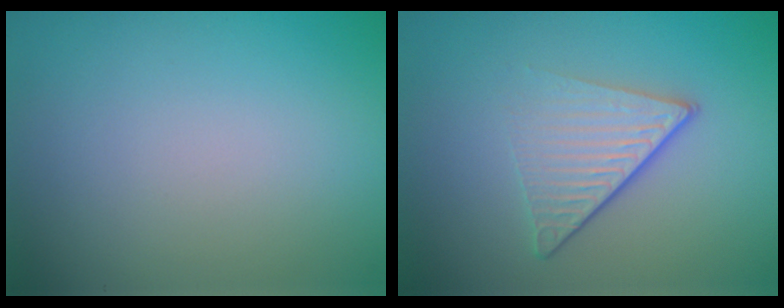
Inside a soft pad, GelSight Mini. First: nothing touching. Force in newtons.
{"total": 4.6, "press": 2.8, "slide": 3.6}